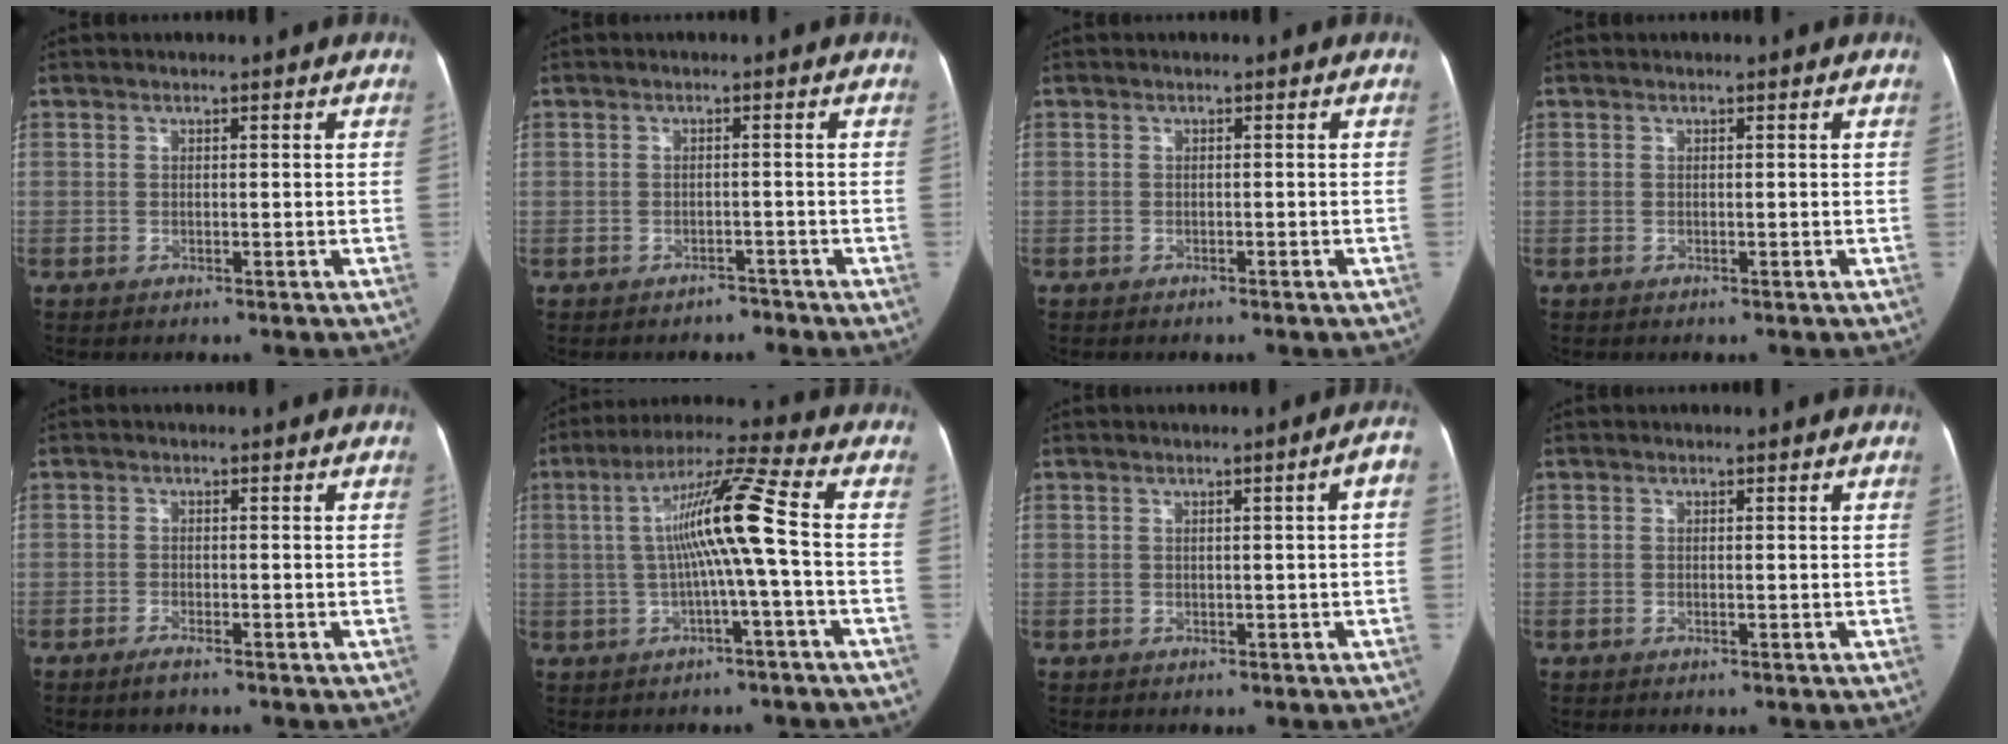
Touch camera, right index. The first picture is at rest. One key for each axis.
{"total": 1.8, "fx": -1.4, "fy": 1.2, "fz": -0.2, "tx": 0.000, "ty": 0.007, "tz": -0.023}
{"total": 1.1, "fx": -0.9, "fy": 0.2, "fz": 0.5, "tx": -0.007, "ty": -0.001, "tz": -0.011}
{"total": 0.0}
{"total": 1.7, "fx": -1.4, "fy": 0.2, "fz": 1.0, "tx": -0.026, "ty": -0.003, "tz": -0.022}
{"total": 10.5, "fx": -0.4, "fy": -1.4, "fz": 10.4, "tx": -0.187, "ty": 0.020, "tz": -0.009}
{"total": 2.8, "fx": 0.1, "fy": 0.1, "fz": 2.8, "tx": -0.028, "ty": 0.009, "tz": 0.001}
{"total": 0.0}